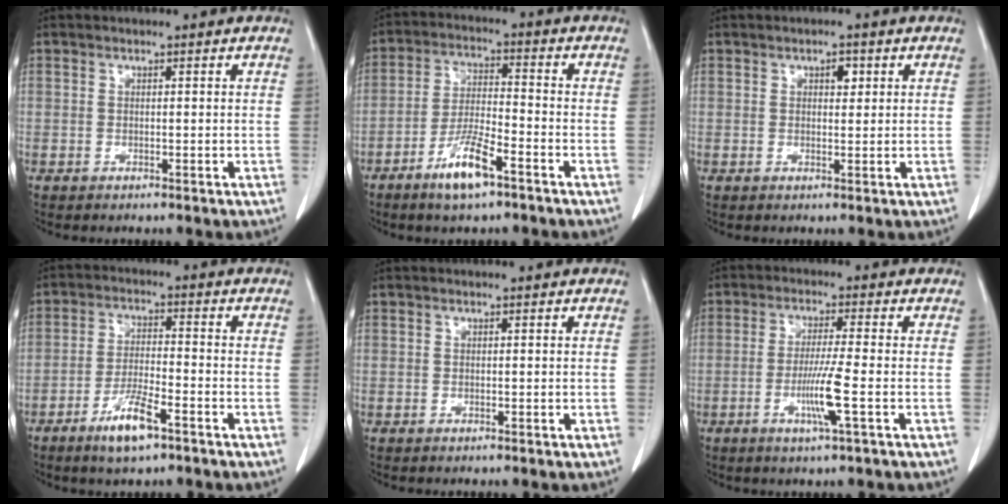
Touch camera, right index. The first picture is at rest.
{"total": 8.1, "force": [-5.0, 1.4, 6.2], "torque": [-0.126, -0.008, -0.092]}
{"total": 1.9, "force": [0.8, 1.0, 1.4], "torque": [-0.019, 0.000, 0.011]}
{"total": 7.0, "force": [-4.3, 1.3, 5.3], "torque": [-0.106, -0.008, -0.076]}
{"total": 0.0}
{"total": 6.1, "force": [-1.9, -0.8, 5.8], "torque": [-0.109, -0.015, -0.038]}